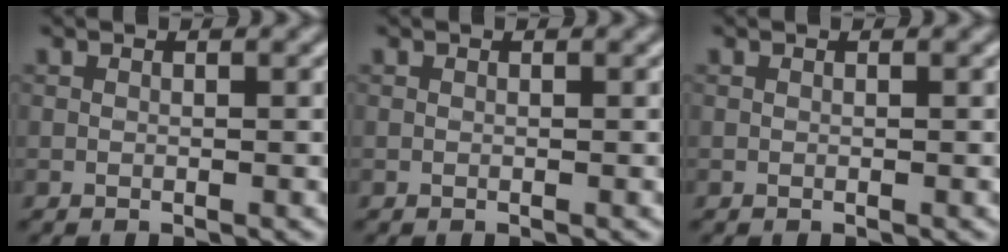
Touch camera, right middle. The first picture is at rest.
{"total": 0.0}
{"total": 0.0}